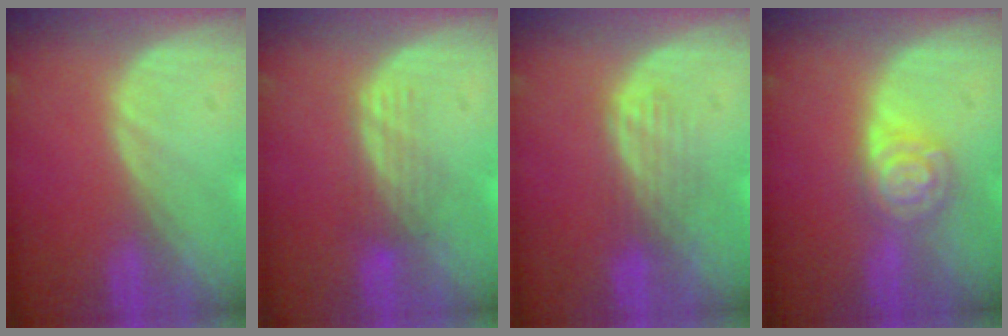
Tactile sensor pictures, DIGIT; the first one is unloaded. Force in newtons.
{"total": 3.5, "press": 2.9, "slide": 1.9}
{"total": 3.7, "press": 3.2, "slide": 1.8}
{"total": 5.5, "press": 5.5, "slide": 0.2}